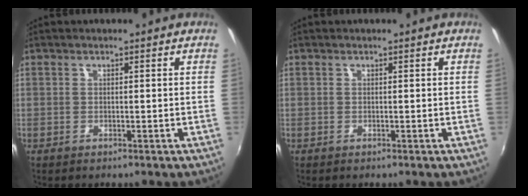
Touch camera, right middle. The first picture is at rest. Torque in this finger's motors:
{"motor_torque": [-0.02, 0.02, 0.00, 0.00]}